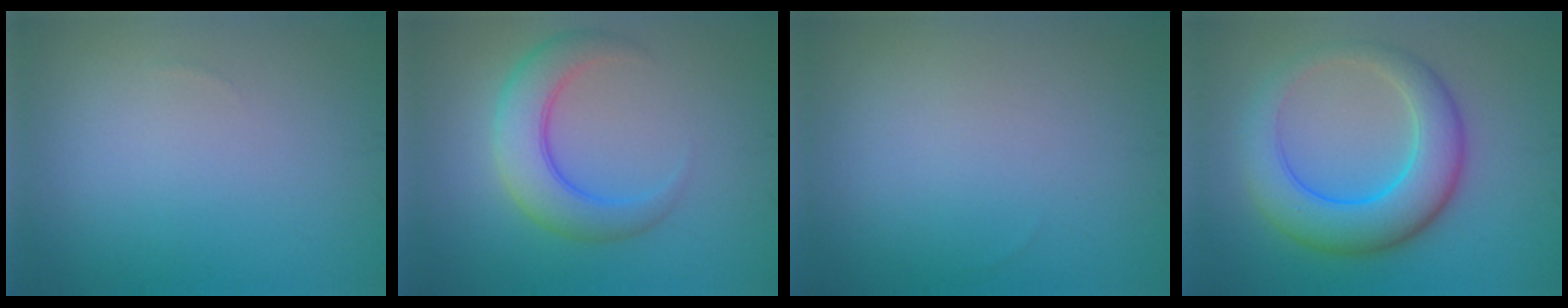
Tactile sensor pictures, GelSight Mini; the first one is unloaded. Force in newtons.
{"total": 5.0, "press": 5.0, "slide": 0.2}
{"total": 0.0}
{"total": 7.1, "press": 7.1, "slide": 0.1}